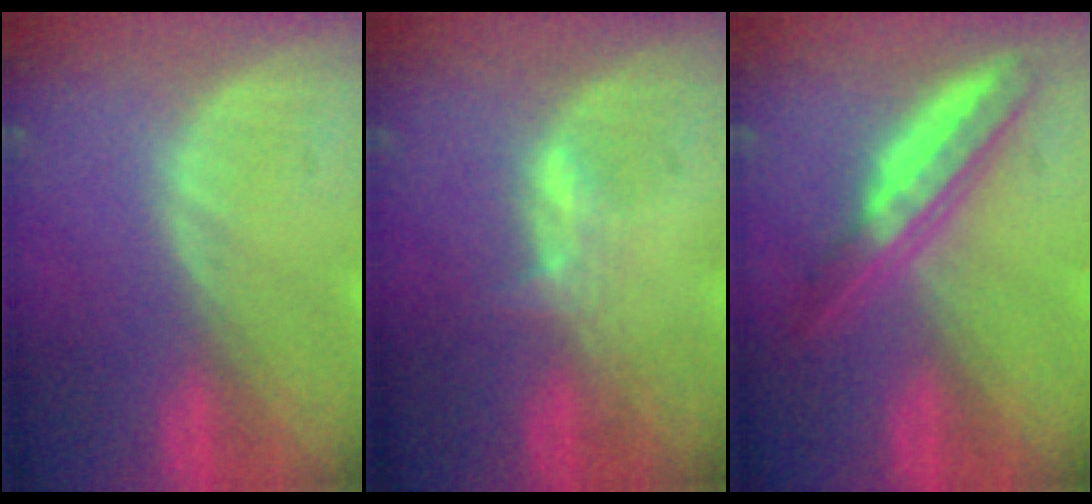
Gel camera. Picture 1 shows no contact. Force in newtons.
{"total": 2.1, "press": 2.0, "slide": 0.4}
{"total": 6.3, "press": 5.6, "slide": 2.8}